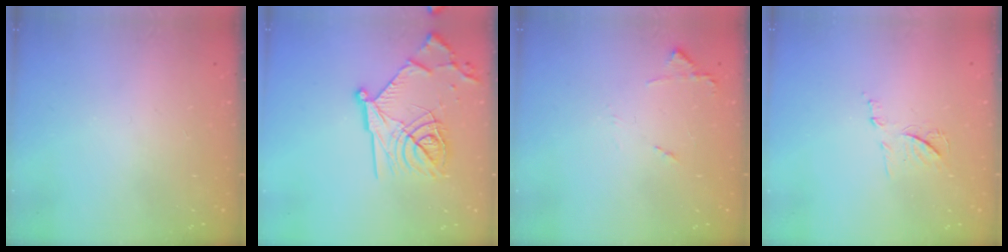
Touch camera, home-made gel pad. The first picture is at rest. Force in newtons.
{"total": 19.8, "press": 19.7, "slide": 1.2}
{"total": 7.8, "press": 7.7, "slide": 0.7}
{"total": 7.6, "press": 7.6, "slide": 0.6}